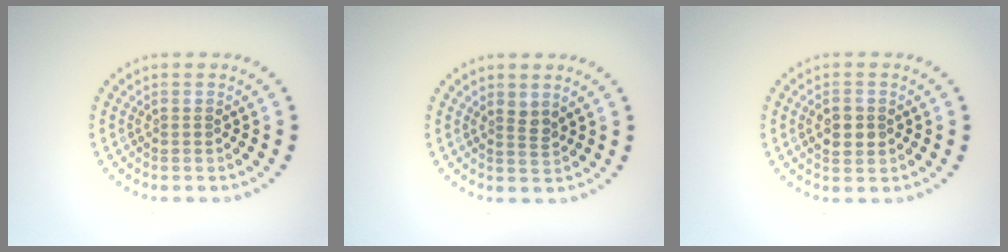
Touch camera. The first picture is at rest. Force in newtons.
{"total": 1.2, "press": 0.9, "slide": 0.8}
{"total": 2.2, "press": 2.2, "slide": 0.1}